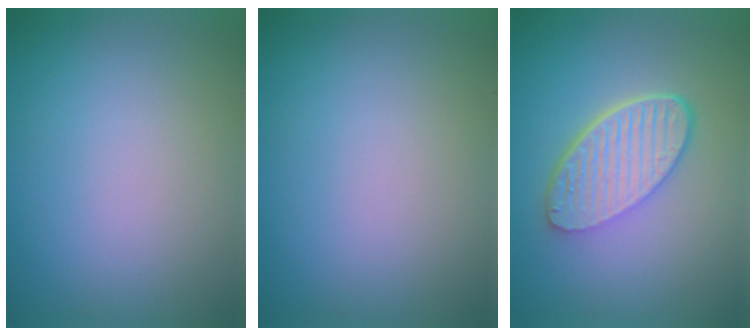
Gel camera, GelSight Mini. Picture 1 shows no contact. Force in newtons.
{"total": 0.0}
{"total": 6.2, "press": 4.4, "slide": 4.3}